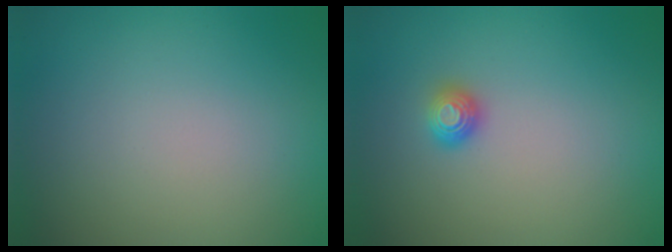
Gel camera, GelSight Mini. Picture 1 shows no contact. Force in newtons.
{"total": 1.1, "press": 1.1, "slide": 0.4}